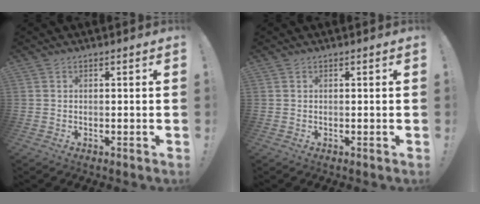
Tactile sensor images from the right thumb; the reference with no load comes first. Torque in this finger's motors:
{"motor_torque": [0.03, 0.03, 0.10, -0.16, 0.03]}